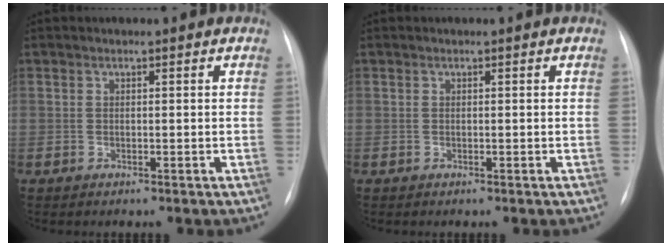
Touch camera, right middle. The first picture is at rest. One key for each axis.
{"total": 0.0}